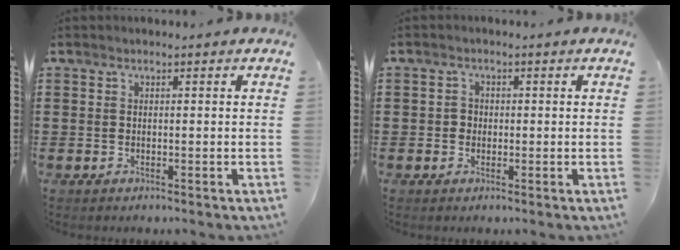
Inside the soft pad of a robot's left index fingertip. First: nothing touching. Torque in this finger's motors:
{"motor_torque": [0.28, 0.24, 0.05, 0.00]}